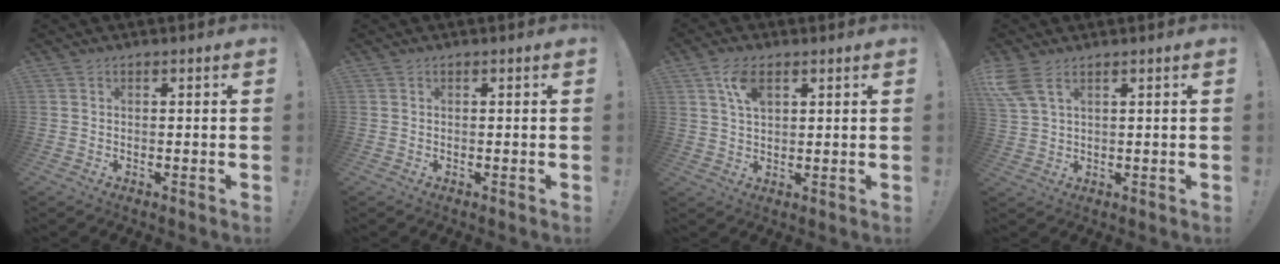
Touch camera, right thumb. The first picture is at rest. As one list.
[{"total": 0.0}, {"total": 6.7, "force": [3.0, 3.8, 4.7], "torque": [-0.072, -0.005, 0.053]}, {"total": 6.0, "force": [3.4, 2.5, 4.3], "torque": [-0.096, -0.009, 0.070]}]